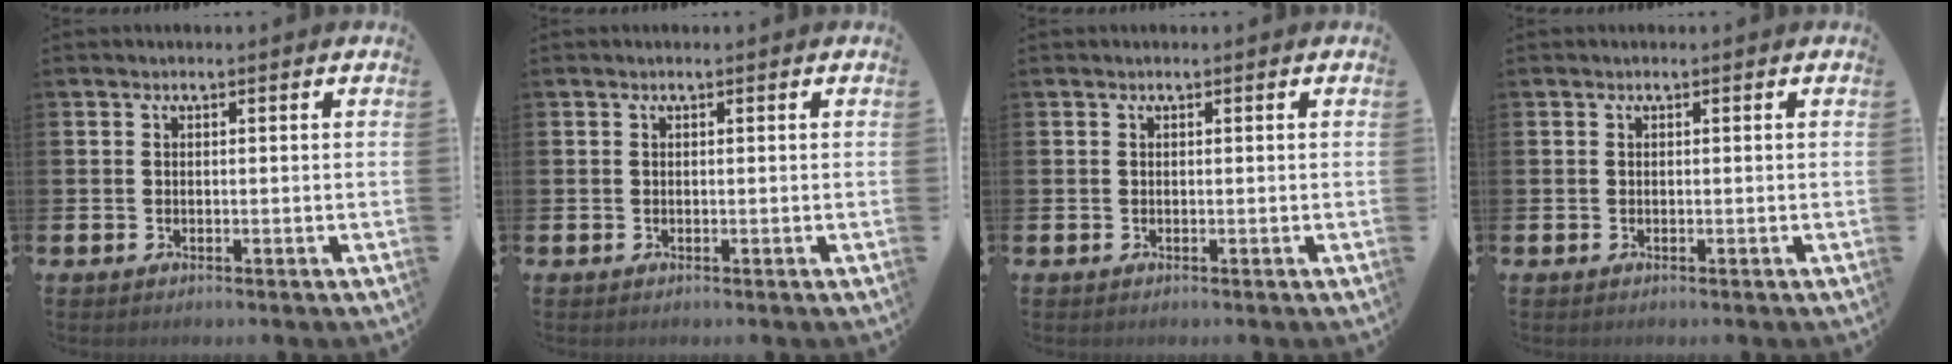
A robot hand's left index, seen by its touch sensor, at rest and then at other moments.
{"total": 0.0}
{"total": 0.0}
{"total": 0.0}